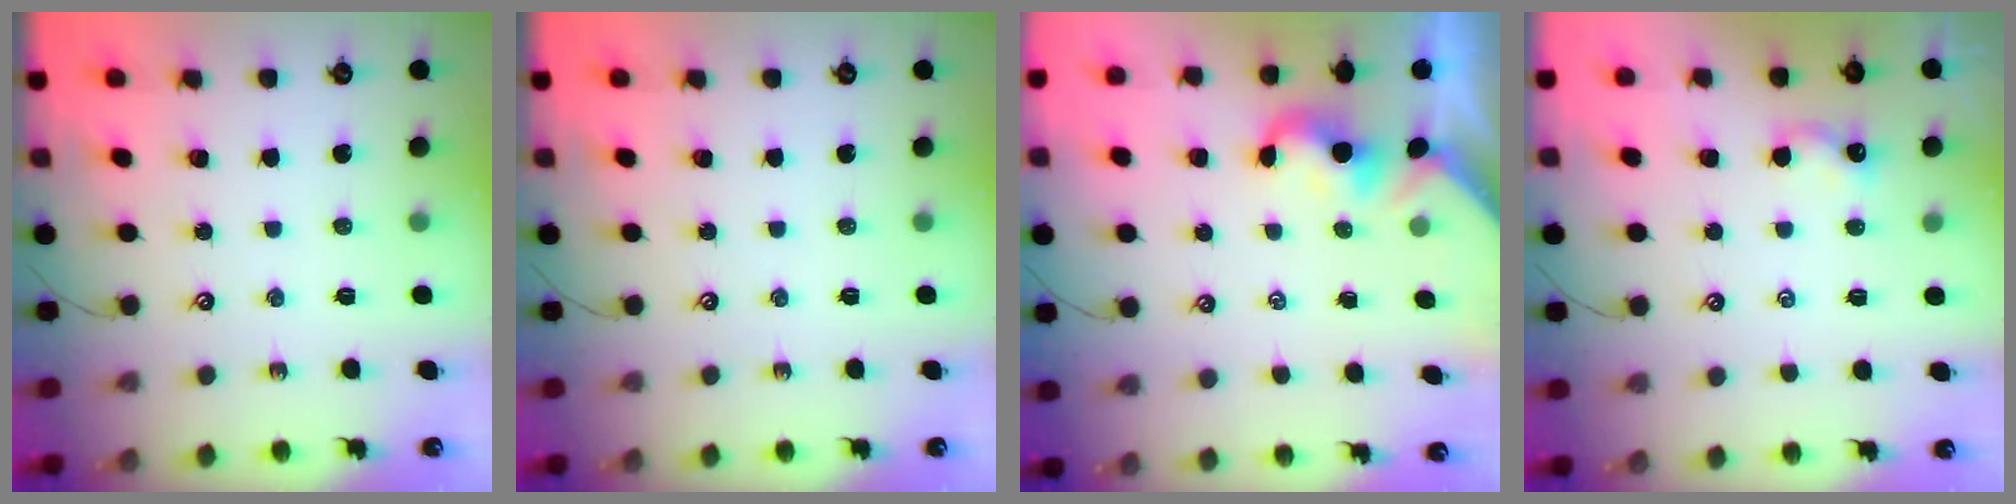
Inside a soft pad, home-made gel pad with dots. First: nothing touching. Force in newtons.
{"total": 0.0}
{"total": 1.9, "press": 1.9, "slide": 0.3}
{"total": 0.9, "press": 0.9, "slide": 0.3}